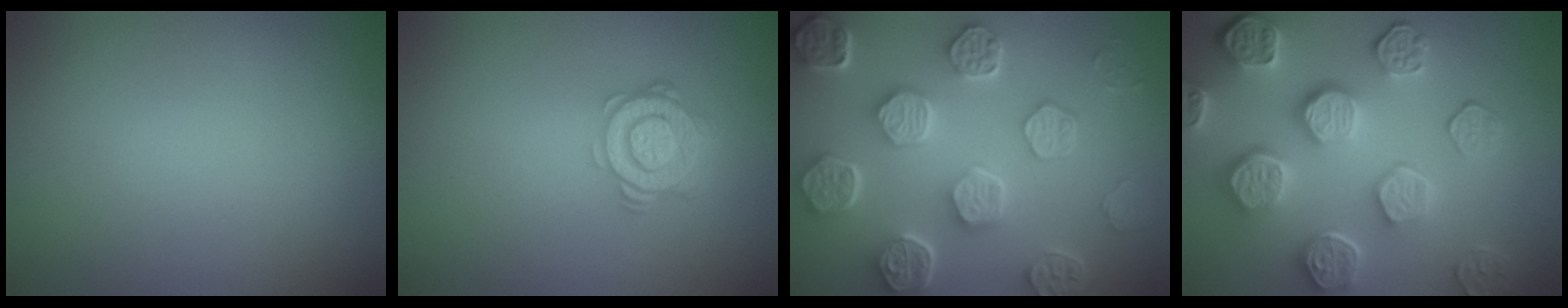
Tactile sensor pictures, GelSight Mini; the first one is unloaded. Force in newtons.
{"total": 4.1, "press": 3.1, "slide": 2.6}
{"total": 8.5, "press": 6.4, "slide": 5.6}
{"total": 8.1, "press": 6.1, "slide": 5.3}